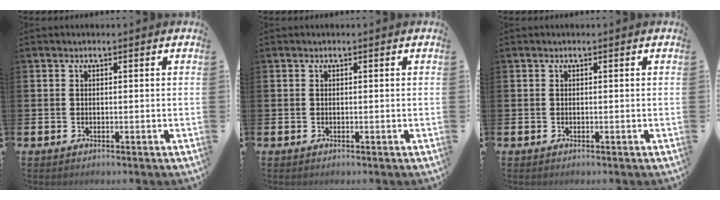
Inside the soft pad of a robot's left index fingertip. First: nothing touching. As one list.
[{"total": 0.0}, {"total": 0.0}]